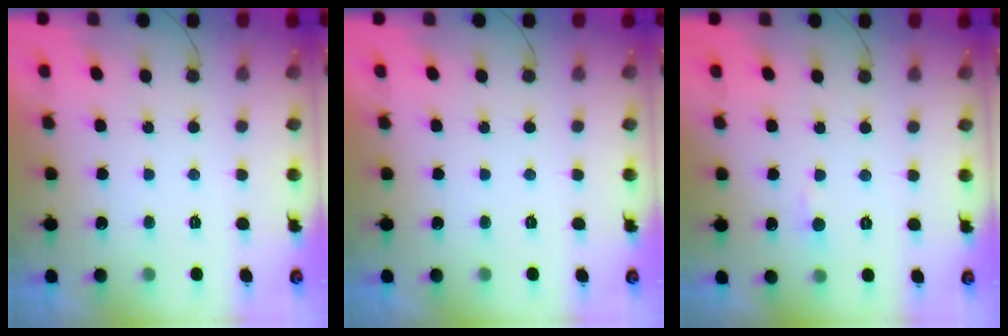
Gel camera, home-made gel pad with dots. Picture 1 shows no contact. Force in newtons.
{"total": 0.0}
{"total": 3.1, "press": 3.0, "slide": 0.4}